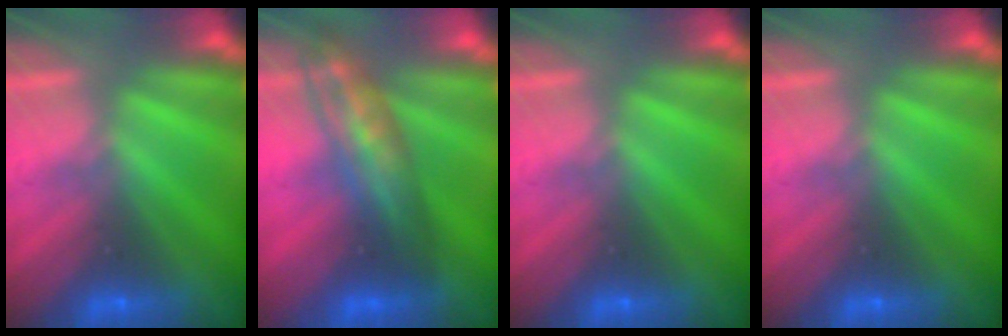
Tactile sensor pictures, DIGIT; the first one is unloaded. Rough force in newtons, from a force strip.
{"total": 2.8}
{"total": 0.0}
{"total": 0.0}